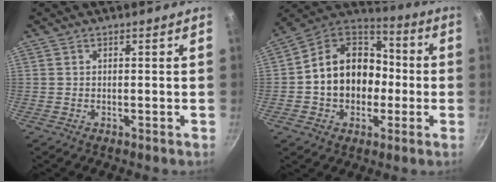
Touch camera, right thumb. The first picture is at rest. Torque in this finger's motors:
{"motor_torque": [-0.26, 1.11, 0.43, 0.25, 0.13]}